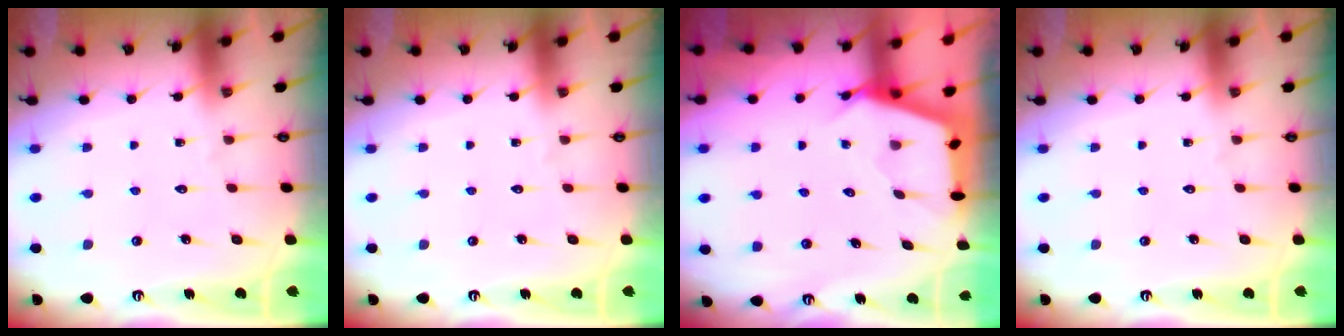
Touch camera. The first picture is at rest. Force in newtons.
{"total": 0.0}
{"total": 2.7, "press": 2.6, "slide": 0.3}
{"total": 0.0}